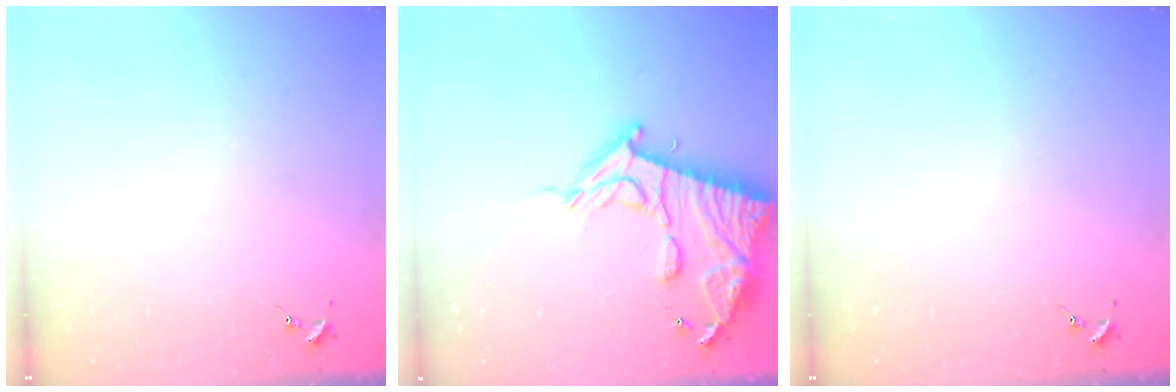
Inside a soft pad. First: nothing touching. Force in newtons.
{"total": 19.3, "press": 19.3, "slide": 1.6}
{"total": 0.0}